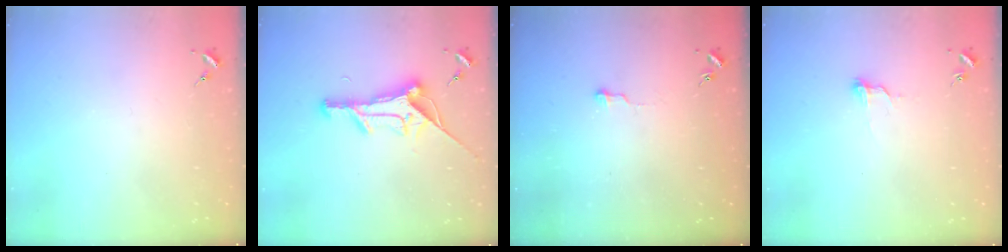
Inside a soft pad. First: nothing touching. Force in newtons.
{"total": 17.0, "press": 17.0, "slide": 0.7}
{"total": 3.6, "press": 3.6, "slide": 0.3}
{"total": 7.7, "press": 7.6, "slide": 0.7}